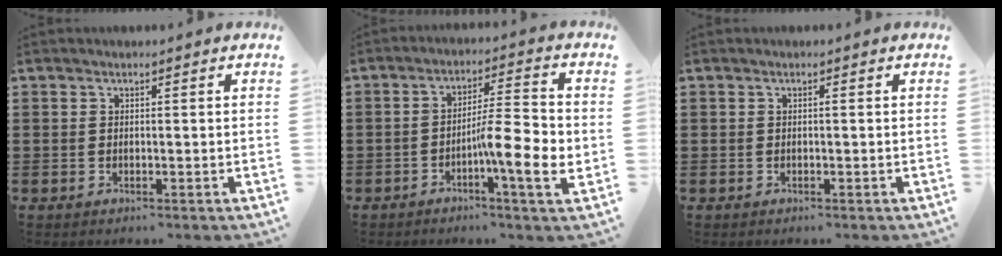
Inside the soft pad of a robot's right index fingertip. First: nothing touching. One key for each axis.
{"total": 9.8, "fx": -2.6, "fy": 1.6, "fz": 9.3, "tx": -0.153, "ty": -0.003, "tz": -0.047}
{"total": 0.0}